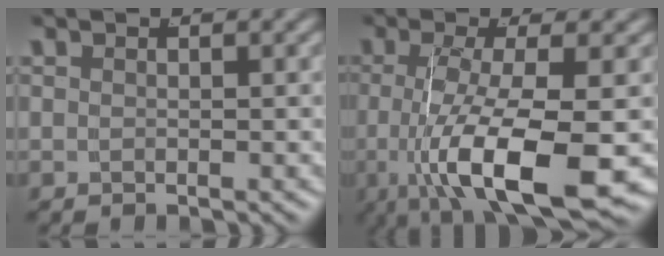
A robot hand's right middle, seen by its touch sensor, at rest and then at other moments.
{"total": 8.9, "force": [-2.4, 2.6, 8.2], "torque": [-0.150, -0.024, -0.022]}